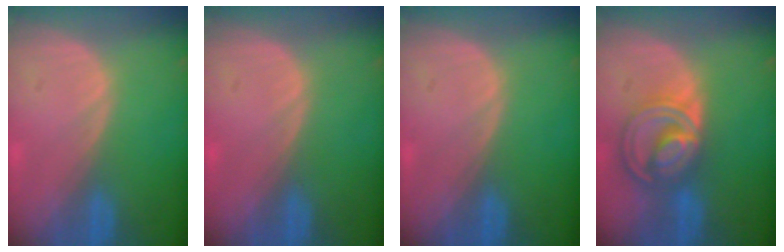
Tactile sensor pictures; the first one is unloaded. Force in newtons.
{"total": 0.5, "press": 0.0, "slide": 0.5}
{"total": 0.0}
{"total": 8.6, "press": 7.3, "slide": 4.6}